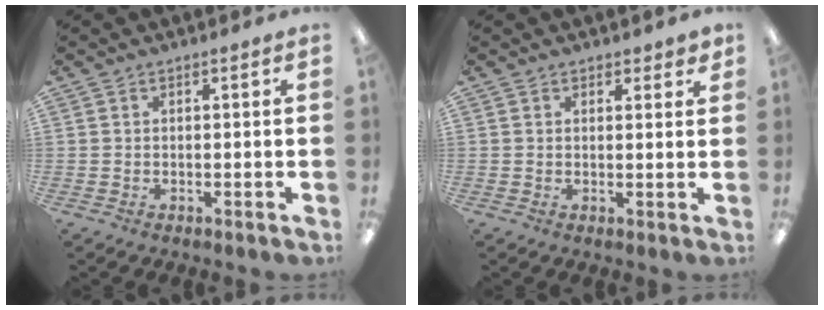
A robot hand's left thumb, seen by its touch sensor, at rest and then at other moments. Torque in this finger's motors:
{"motor_torque": [0.14, 0.13, -0.19, -0.29, -0.01]}